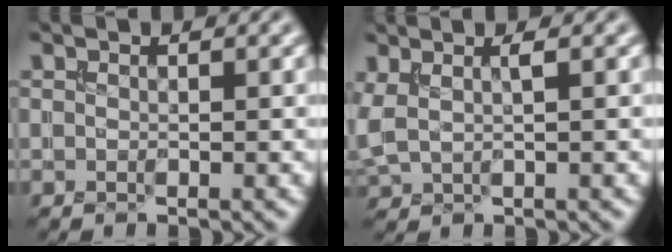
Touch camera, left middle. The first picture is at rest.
{"total": 2.0, "force": [0.6, 0.8, 1.8], "torque": [-0.035, 0.001, 0.021]}